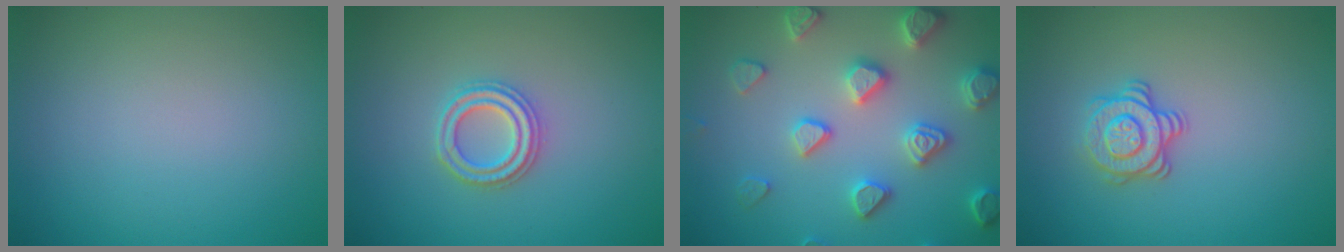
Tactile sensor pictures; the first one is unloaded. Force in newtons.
{"total": 2.7, "press": 2.6, "slide": 0.7}
{"total": 4.7, "press": 4.7, "slide": 0.9}
{"total": 3.0, "press": 2.7, "slide": 1.3}